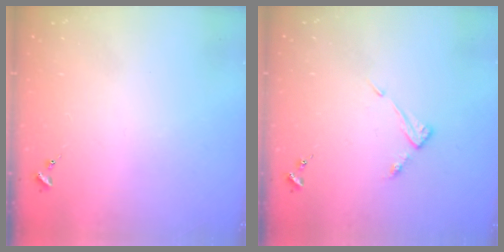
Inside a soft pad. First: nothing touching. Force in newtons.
{"total": 5.3, "press": 5.3, "slide": 0.4}